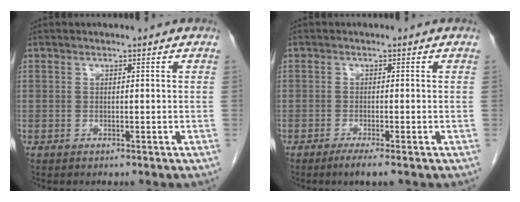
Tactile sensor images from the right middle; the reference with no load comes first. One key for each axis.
{"total": 2.3, "fx": -1.5, "fy": -0.3, "fz": 1.7, "tx": -0.038, "ty": -0.010, "tz": -0.028}